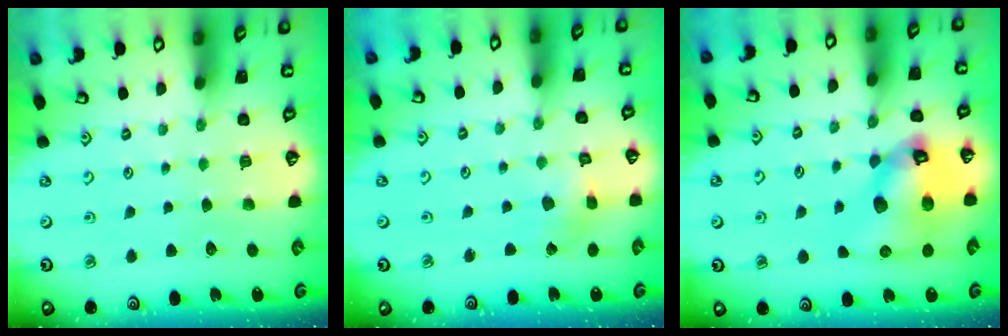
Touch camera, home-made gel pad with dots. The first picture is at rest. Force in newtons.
{"total": 2.3, "press": 2.3, "slide": 0.3}
{"total": 15.4, "press": 15.3, "slide": 2.1}